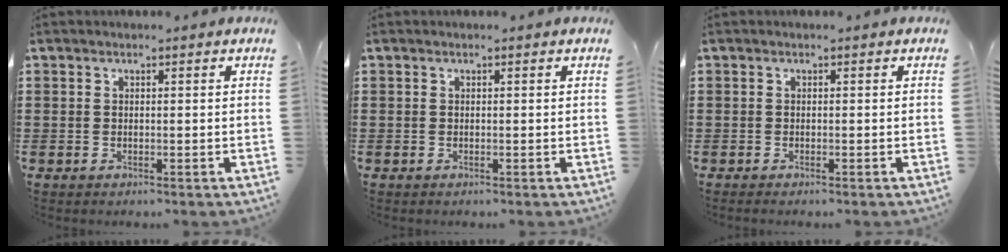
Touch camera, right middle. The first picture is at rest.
{"total": 0.0}
{"total": 0.0}